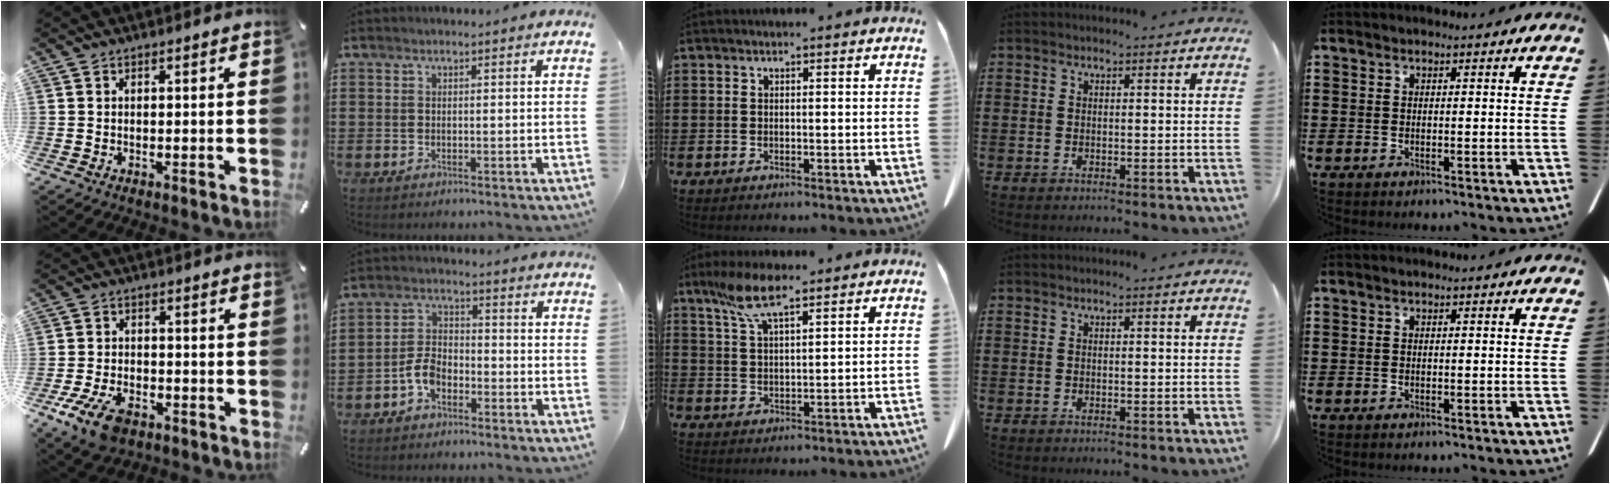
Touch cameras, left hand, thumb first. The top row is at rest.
{"thumb": {"total": 9.2, "force": [-5.2, 5.1, 5.5], "torque": [-0.126, 0.015, -0.097]}, "index": {"total": 4.7, "force": [-2.7, 2.6, 2.9], "torque": [-0.072, 0.006, -0.057]}, "middle": {"total": 7.1, "force": [4.8, 1.7, 5.0], "torque": [-0.110, -0.004, 0.088]}}